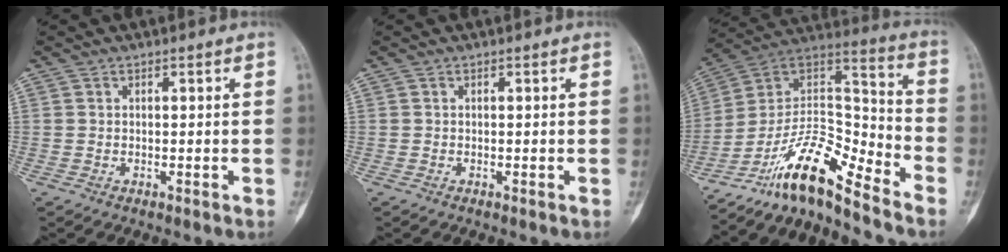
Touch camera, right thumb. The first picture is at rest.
{"total": 0.0}
{"total": 15.1, "force": [-12.3, 3.1, 8.2], "torque": [-0.138, 0.114, -0.226]}